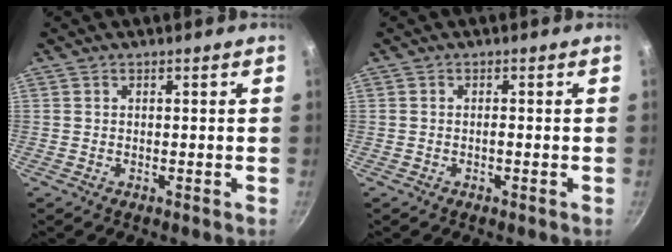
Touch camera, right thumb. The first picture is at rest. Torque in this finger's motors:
{"motor_torque": [0.10, -0.41, 0.07, 0.13, 0.06]}